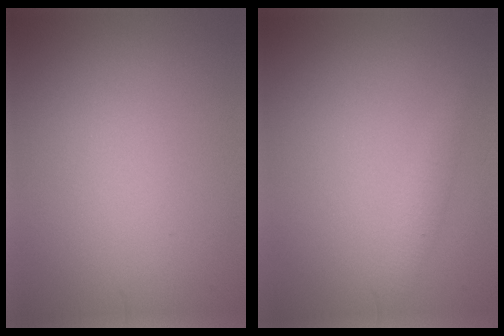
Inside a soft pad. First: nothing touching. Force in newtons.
{"total": 1.1, "press": 1.1, "slide": 0.1}